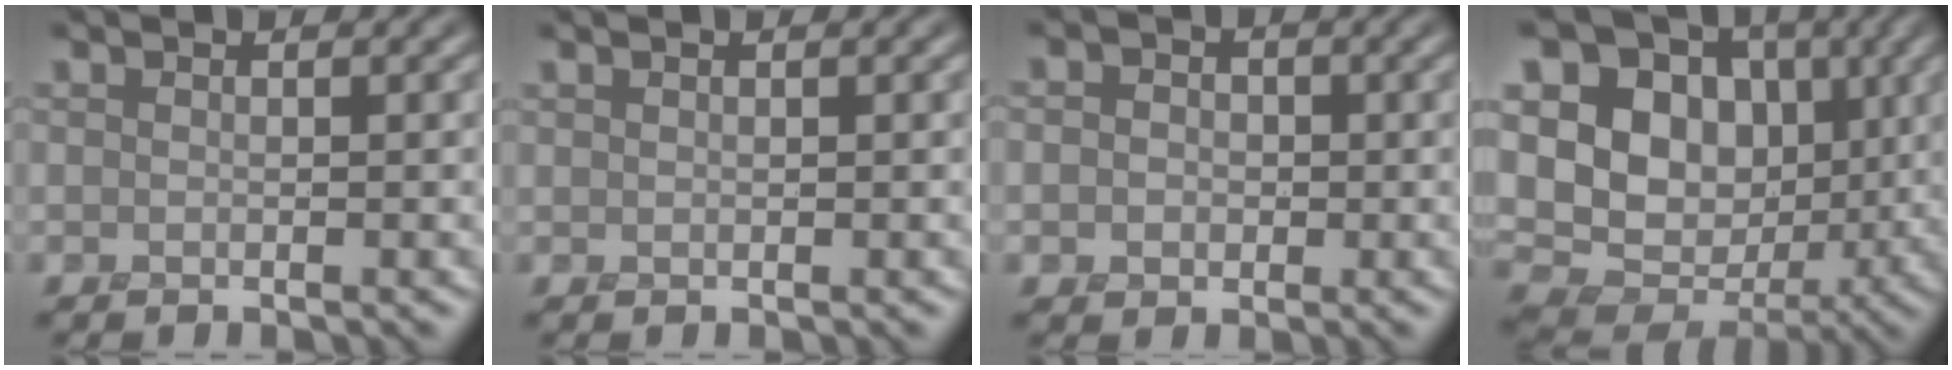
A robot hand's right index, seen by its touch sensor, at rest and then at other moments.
{"total": 0.0}
{"total": 2.7, "force": [-0.1, 2.5, 1.2], "torque": [-0.008, 0.008, -0.018]}
{"total": 14.7, "force": [2.2, 11.6, 8.9], "torque": [-0.171, 0.020, 0.036]}